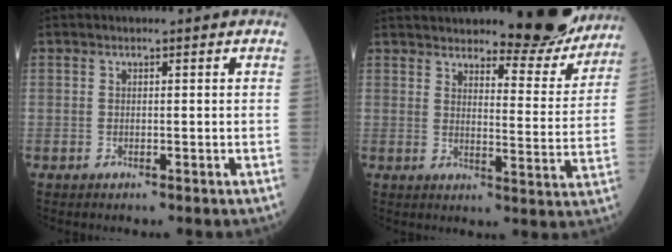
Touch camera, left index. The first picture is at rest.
{"total": 14.3, "force": [13.2, 2.8, 4.9], "torque": [-0.045, -0.041, 0.155]}